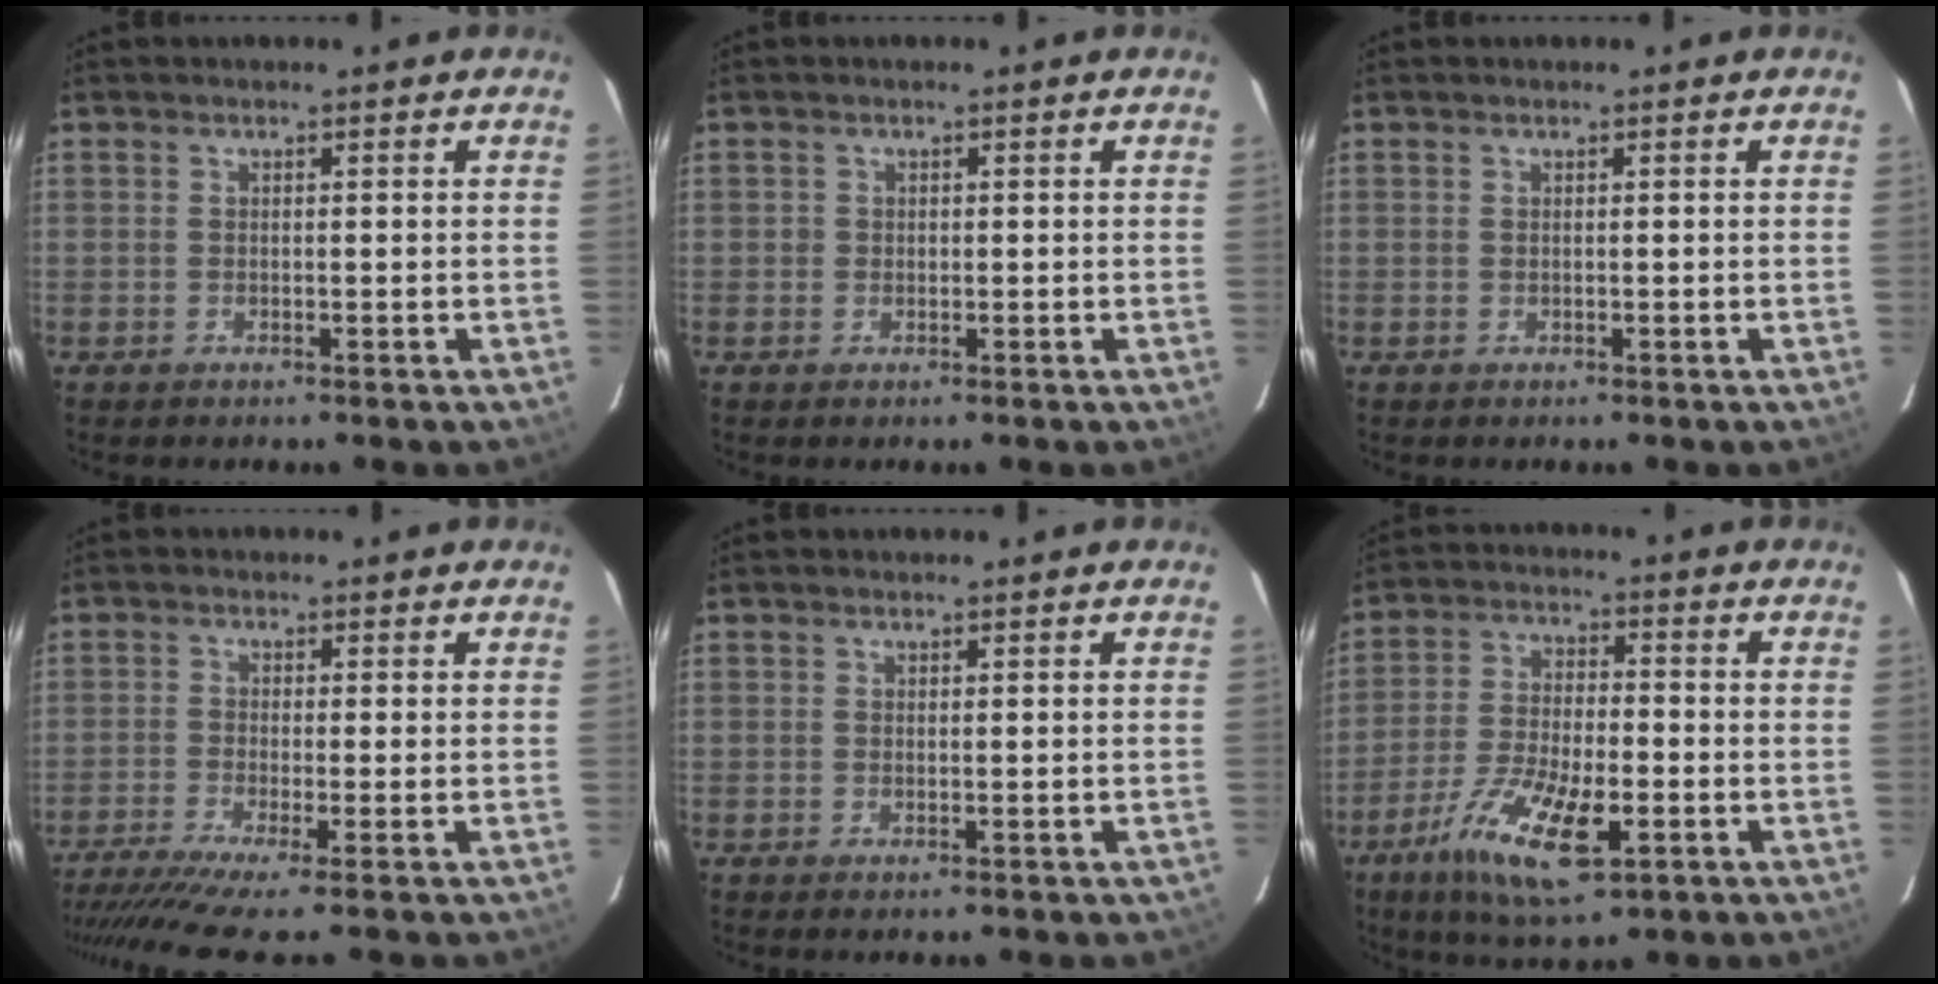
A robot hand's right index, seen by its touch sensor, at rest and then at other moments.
{"total": 1.0, "force": [-0.3, 0.9, 0.1], "torque": [0.001, 0.000, -0.004]}
{"total": 0.0}
{"total": 9.9, "force": [-8.0, -1.2, 5.7], "torque": [-0.133, -0.042, -0.139]}
{"total": 0.9, "force": [-0.3, 0.4, 0.8], "torque": [-0.011, -0.001, -0.003]}
{"total": 13.8, "force": [-6.4, 4.4, 11.4], "torque": [-0.232, -0.025, -0.119]}